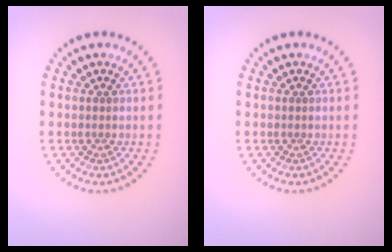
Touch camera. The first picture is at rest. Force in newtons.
{"total": 0.0}